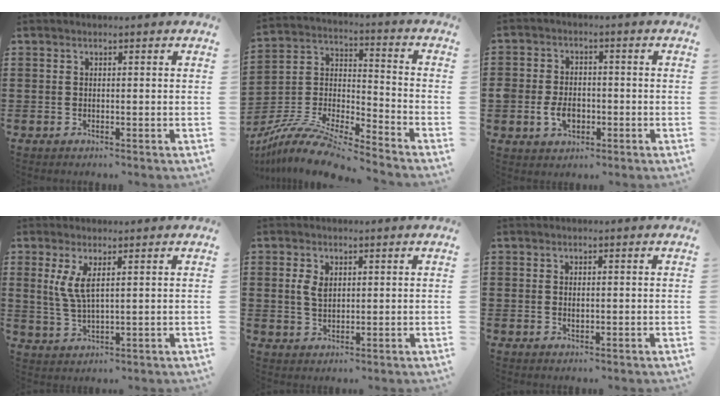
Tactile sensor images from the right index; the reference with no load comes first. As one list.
[{"total": 9.9, "force": [-8.9, 1.6, 3.8], "torque": [-0.084, 0.014, -0.182]}, {"total": 4.8, "force": [-1.4, 3.5, 2.9], "torque": [-0.072, 0.003, -0.027]}, {"total": 4.7, "force": [1.8, 1.4, 4.1], "torque": [-0.096, -0.001, 0.029]}, {"total": 3.1, "force": [0.8, 1.9, 2.3], "torque": [-0.051, 0.008, 0.013]}, {"total": 0.9, "force": [0.1, 0.4, 0.8], "torque": [-0.016, 0.003, 0.001]}]